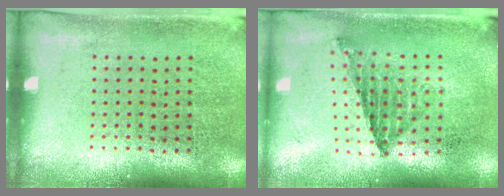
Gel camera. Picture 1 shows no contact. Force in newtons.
{"total": 0.7, "press": 0.7, "slide": 0.1}